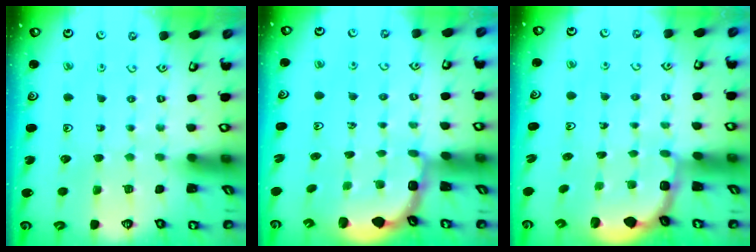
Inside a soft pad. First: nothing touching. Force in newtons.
{"total": 2.5, "press": 1.9, "slide": 1.6}
{"total": 1.8, "press": 1.6, "slide": 0.8}